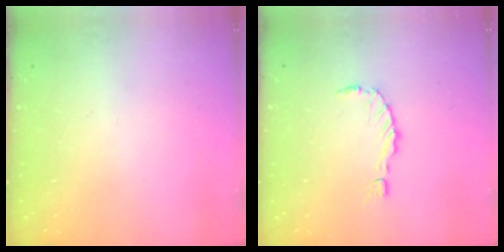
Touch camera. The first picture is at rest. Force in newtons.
{"total": 0.0}